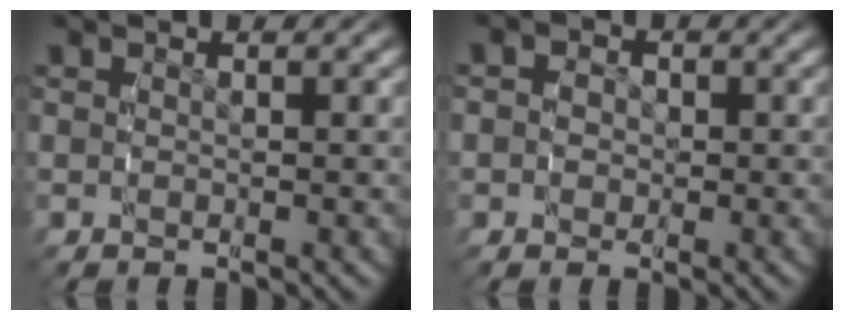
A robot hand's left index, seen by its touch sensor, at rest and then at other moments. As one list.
[{"total": 2.1, "force": [-0.2, 2.0, 0.6], "torque": [-0.015, -0.004, -0.008]}]